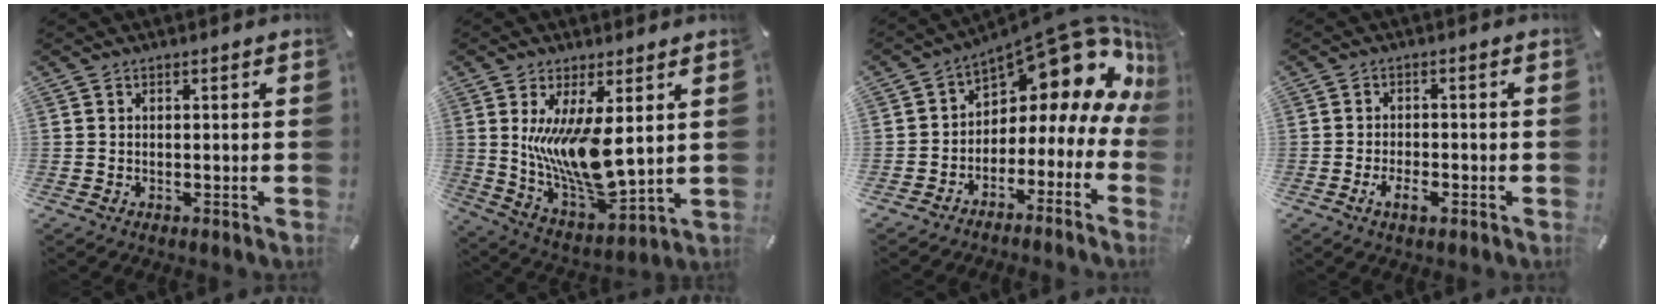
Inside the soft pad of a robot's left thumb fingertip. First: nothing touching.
{"total": 14.0, "force": [4.0, 4.8, 12.5], "torque": [-0.260, -0.046, 0.071]}
{"total": 13.0, "force": [8.7, 6.2, 7.4], "torque": [-0.101, -0.078, 0.141]}
{"total": 4.2, "force": [-2.0, 1.9, 3.1], "torque": [-0.063, 0.006, -0.038]}